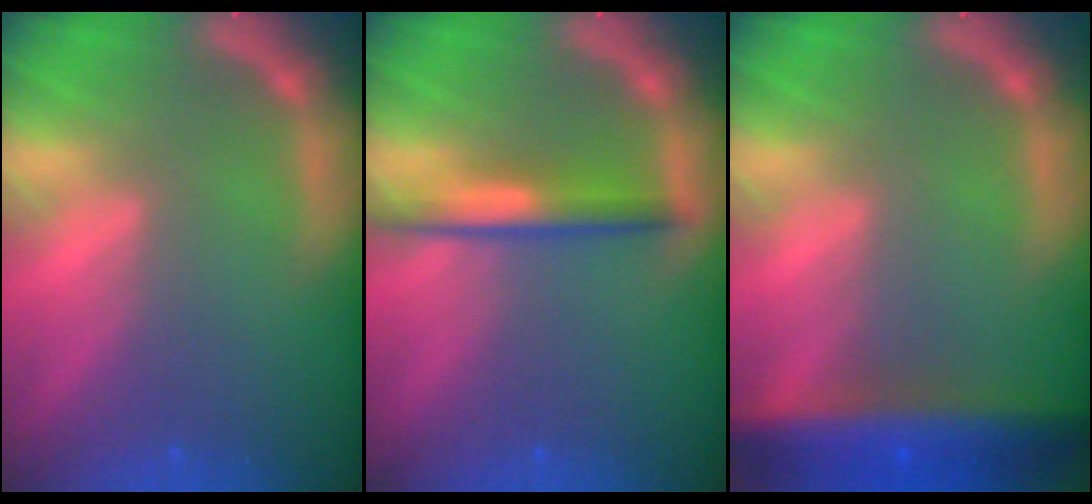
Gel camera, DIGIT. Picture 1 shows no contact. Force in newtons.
{"total": 3.4}
{"total": 8.0}